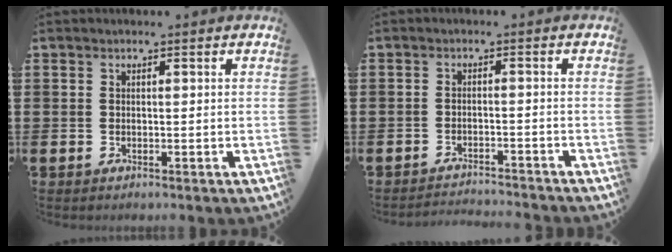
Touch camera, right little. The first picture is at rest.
{"total": 2.0, "force": [-2.0, -0.2, -0.1], "torque": [-0.002, 0.004, -0.044]}